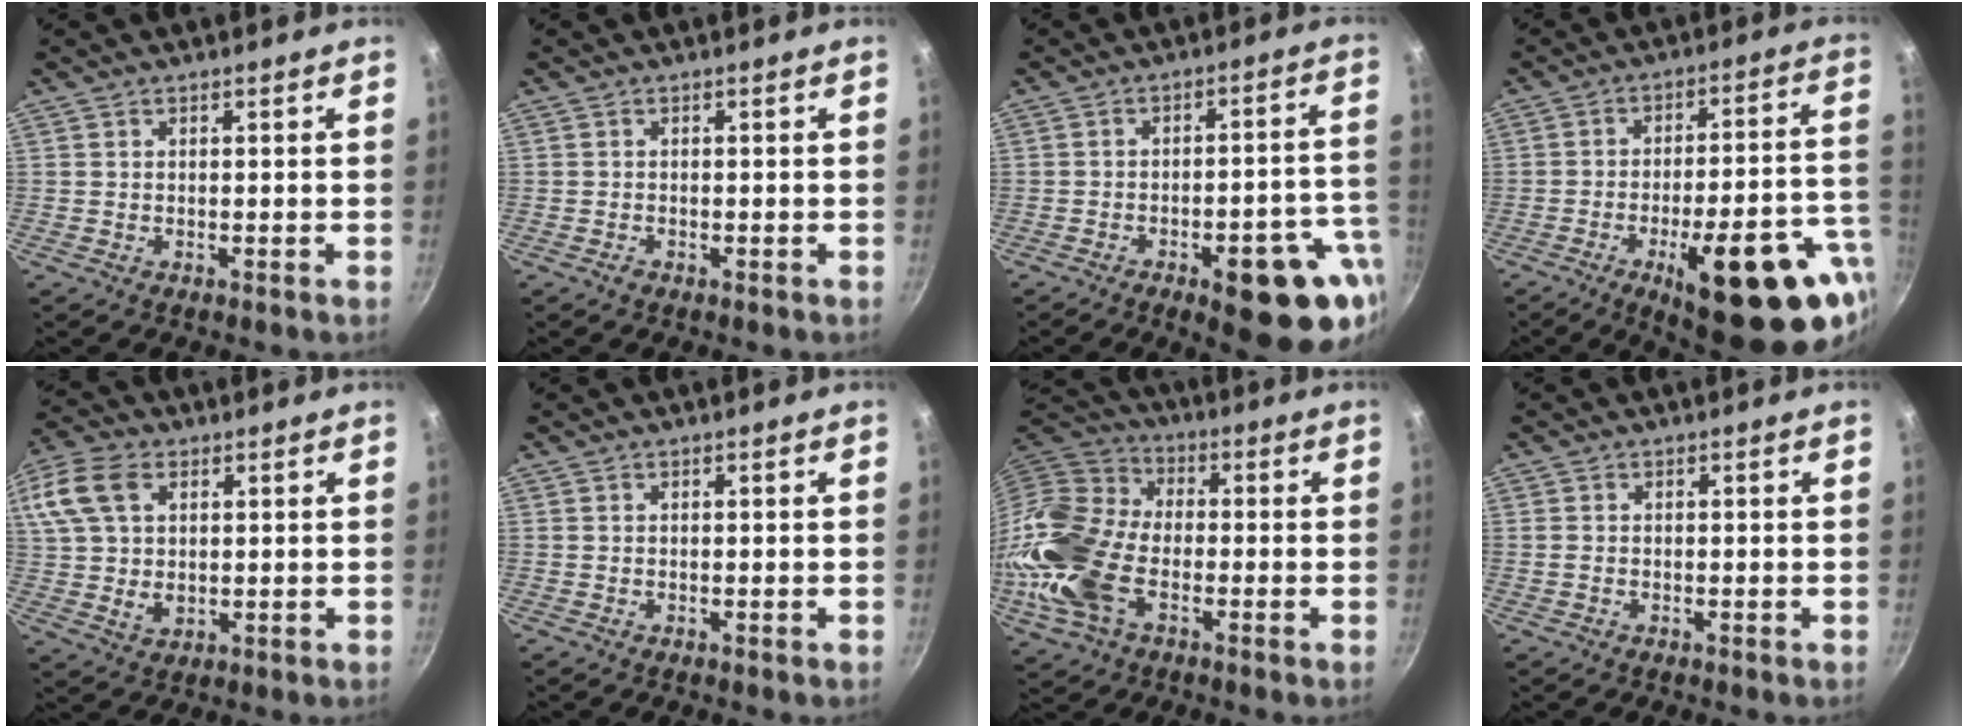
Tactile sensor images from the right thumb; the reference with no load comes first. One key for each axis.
{"total": 0.8, "fx": -0.6, "fy": 0.4, "fz": 0.4, "tx": -0.009, "ty": 0.000, "tz": -0.011}
{"total": 17.4, "fx": -7.6, "fy": 6.2, "fz": 14.3, "tx": -0.126, "ty": 0.034, "tz": -0.093}
{"total": 25.0, "fx": -10.5, "fy": 8.3, "fz": 21.2, "tx": -0.241, "ty": 0.028, "tz": -0.137}
{"total": 18.2, "fx": 6.0, "fy": 12.5, "fz": 11.8, "tx": -0.268, "ty": 0.024, "tz": 0.113}
{"total": 0.0}
{"total": 18.6, "fx": -4.3, "fy": 12.1, "fz": 13.4, "tx": -0.269, "ty": 0.030, "tz": -0.098}
{"total": 0.8, "fx": -0.1, "fy": 0.6, "fz": 0.5, "tx": -0.010, "ty": 0.002, "tz": -0.003}